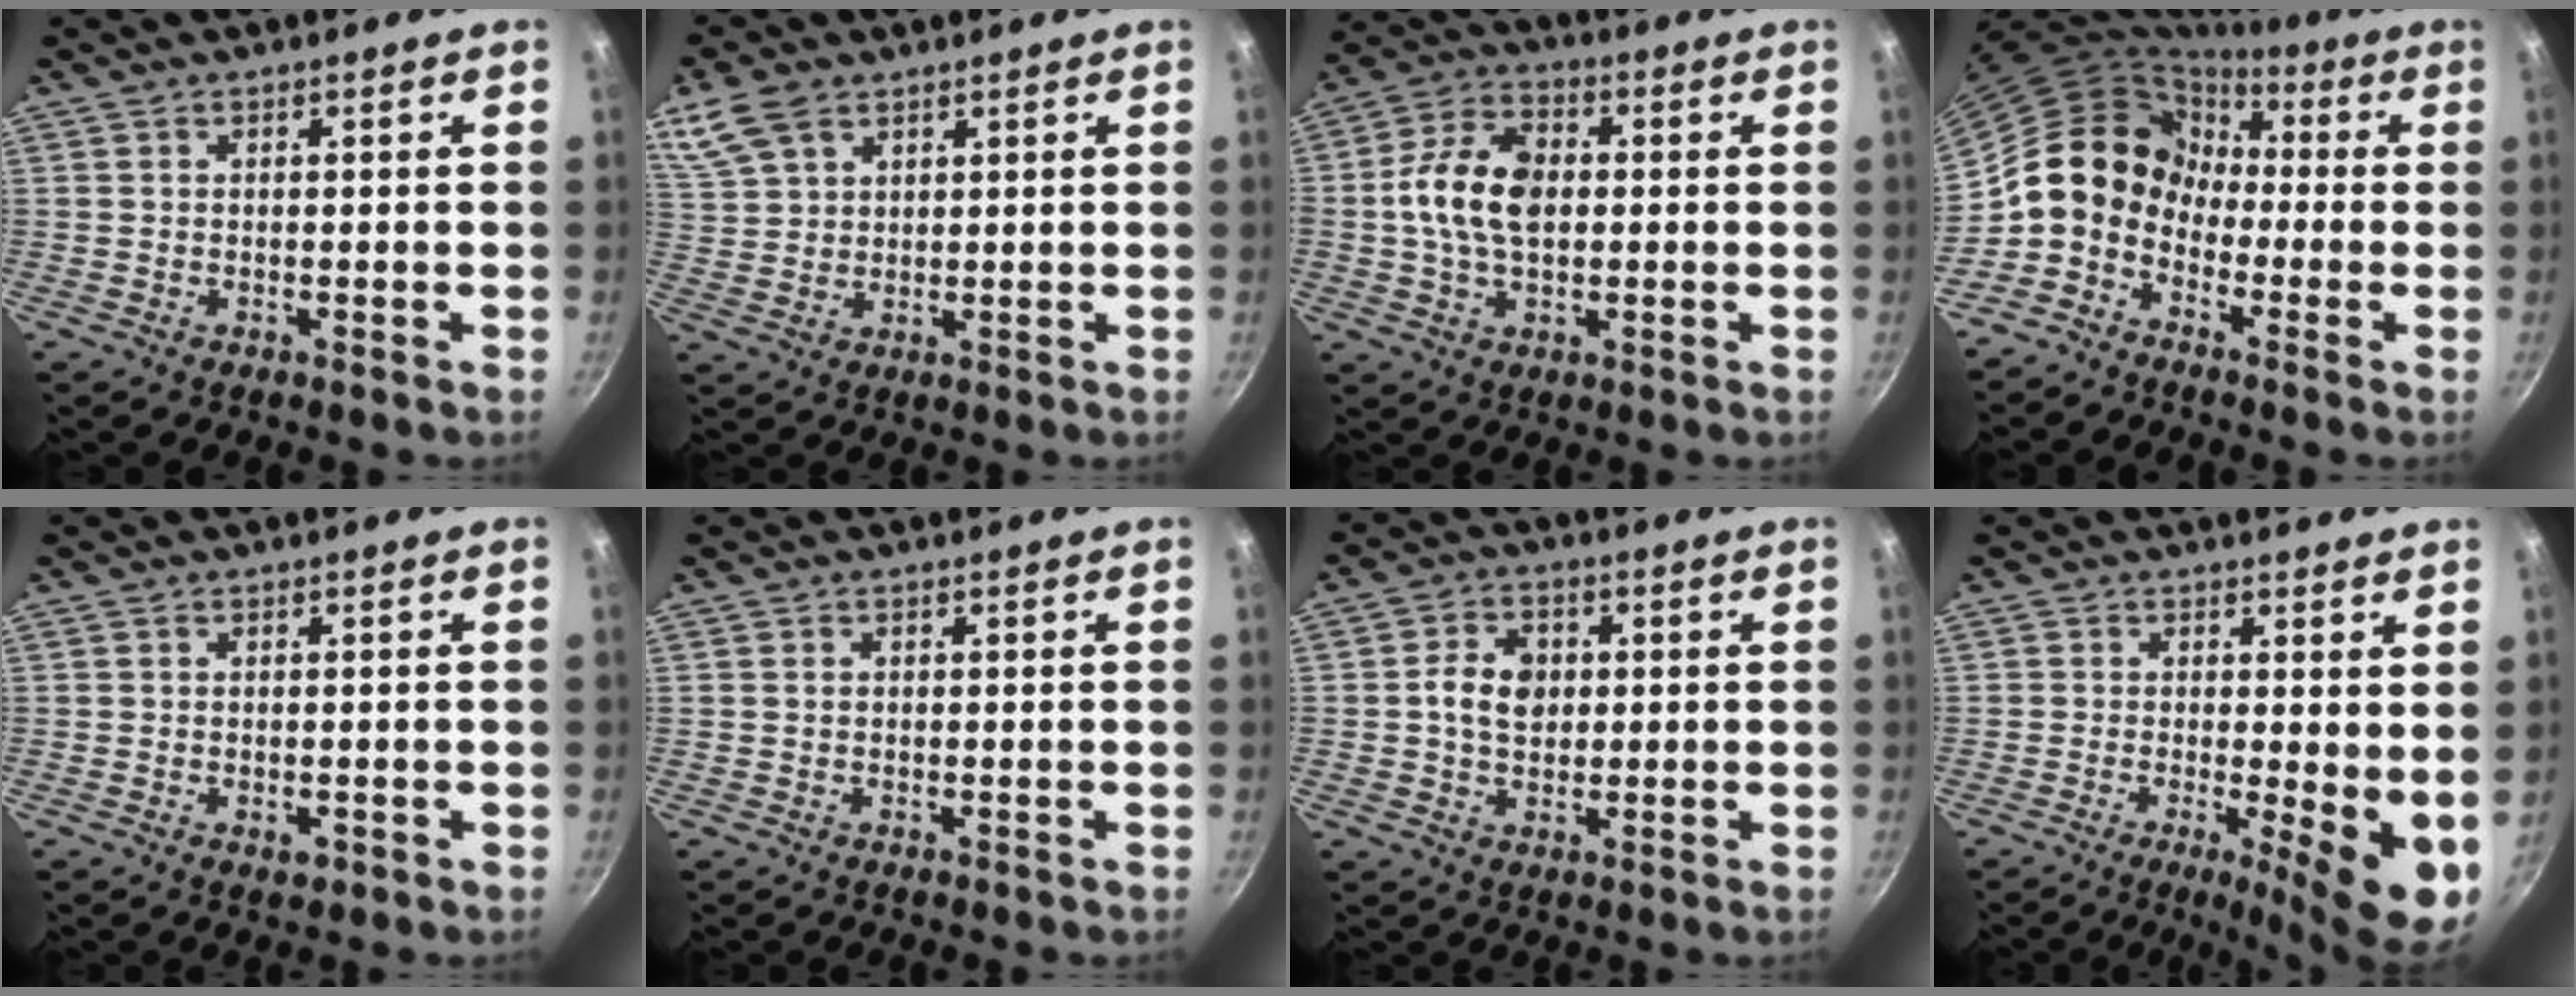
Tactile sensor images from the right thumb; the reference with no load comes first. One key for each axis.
{"total": 7.5, "fx": 4.7, "fy": 4.5, "fz": 3.7, "tx": -0.065, "ty": -0.006, "tz": 0.100}
{"total": 12.1, "fx": 0.4, "fy": 7.9, "fz": 9.1, "tx": -0.156, "ty": 0.019, "tz": -0.007}
{"total": 10.4, "fx": -1.8, "fy": 8.8, "fz": 5.2, "tx": -0.052, "ty": 0.044, "tz": -0.054}
{"total": 1.7, "fx": -0.5, "fy": 1.0, "fz": 1.2, "tx": -0.017, "ty": -0.001, "tz": -0.008}
{"total": 0.6, "fx": 0.1, "fy": 0.5, "fz": 0.3, "tx": -0.005, "ty": 0.003, "tz": 0.002}
{"total": 6.8, "fx": 0.6, "fy": 5.2, "fz": 4.3, "tx": -0.056, "ty": 0.006, "tz": 0.003}
{"total": 9.1, "fx": -0.5, "fy": 2.5, "fz": 8.8, "tx": -0.107, "ty": -0.020, "tz": -0.003}